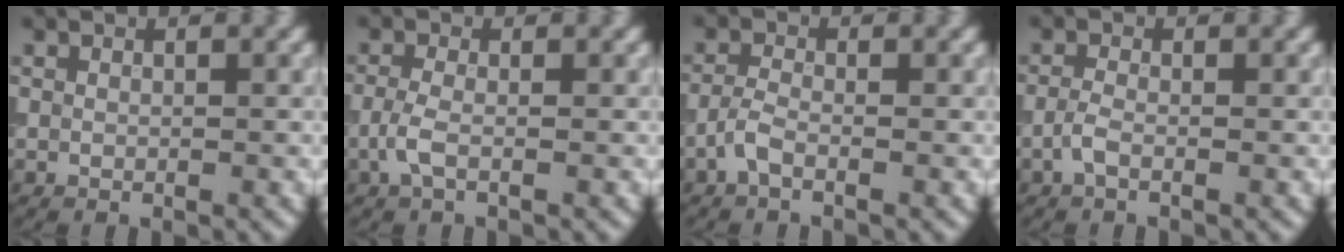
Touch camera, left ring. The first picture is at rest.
{"total": 1.9, "force": [-0.9, 0.6, 1.5], "torque": [-0.038, 0.001, -0.025]}
{"total": 1.7, "force": [-1.2, 0.5, 1.2], "torque": [-0.030, 0.002, -0.032]}
{"total": 1.4, "force": [-0.9, 0.4, 1.1], "torque": [-0.029, 0.000, -0.024]}